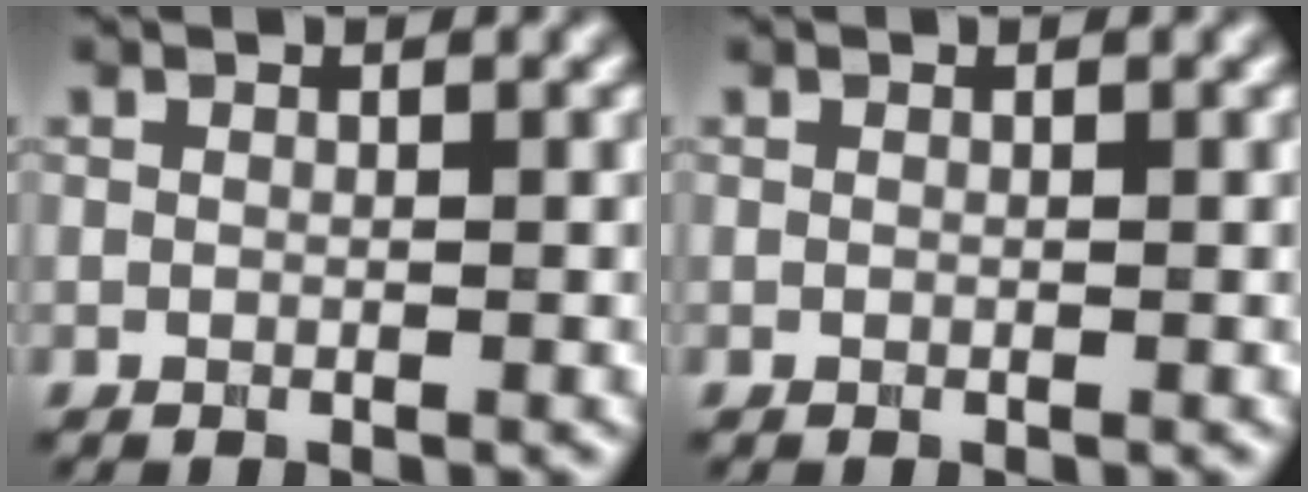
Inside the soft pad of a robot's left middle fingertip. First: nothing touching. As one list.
[{"total": 0.0}]